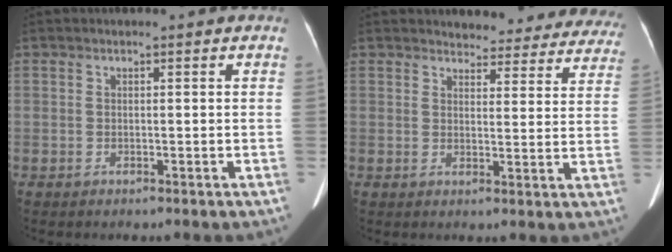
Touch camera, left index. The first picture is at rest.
{"total": 16.4, "force": [15.5, 4.6, 2.8], "torque": [0.003, -0.037, 0.154]}